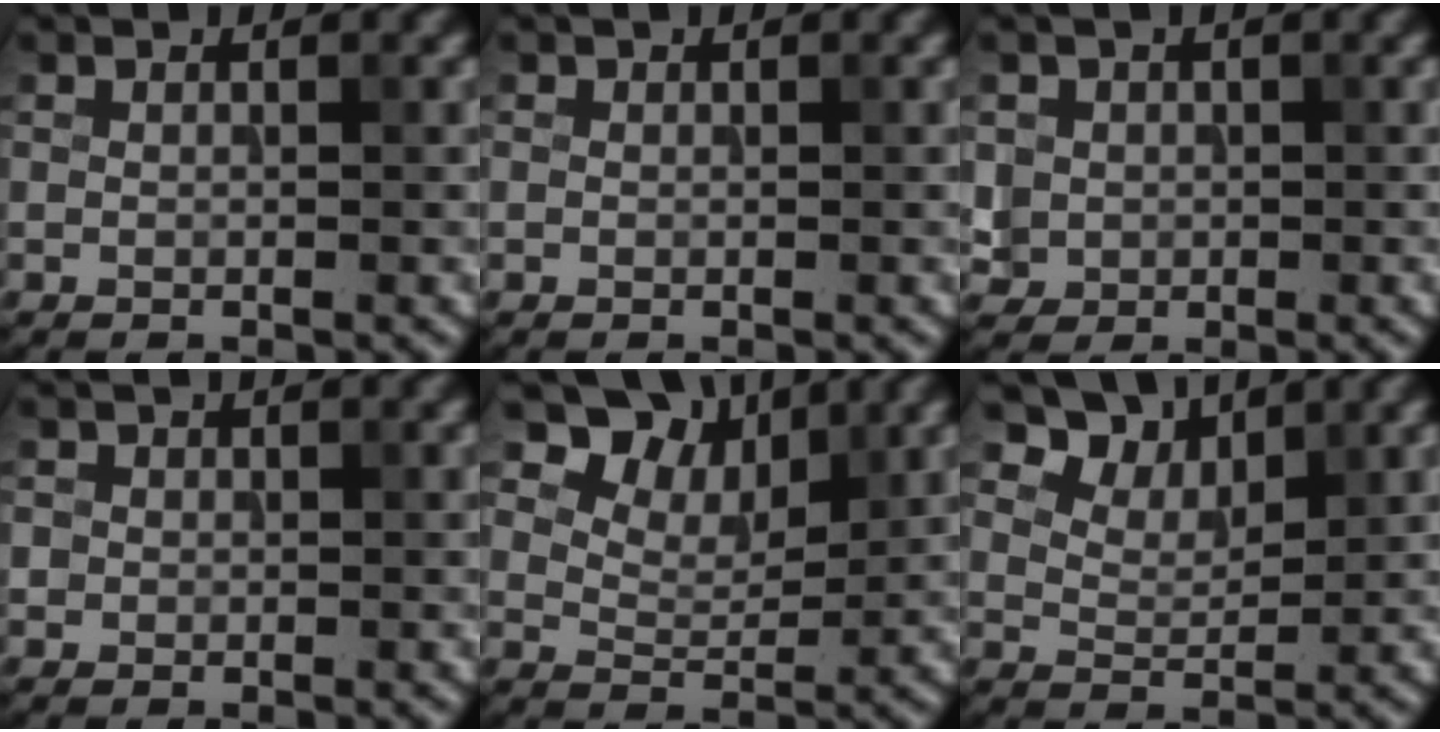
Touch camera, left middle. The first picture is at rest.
{"total": 0.0}
{"total": 2.4, "force": [0.1, 2.3, 0.4], "torque": [0.000, 0.002, 0.009]}
{"total": 0.8, "force": [0.0, 0.8, 0.0], "torque": [0.011, -0.003, 0.000]}
{"total": 5.7, "force": [3.8, 3.3, 2.7], "torque": [-0.045, -0.001, 0.065]}
{"total": 4.6, "force": [3.5, 2.2, 1.8], "torque": [-0.042, -0.001, 0.067]}